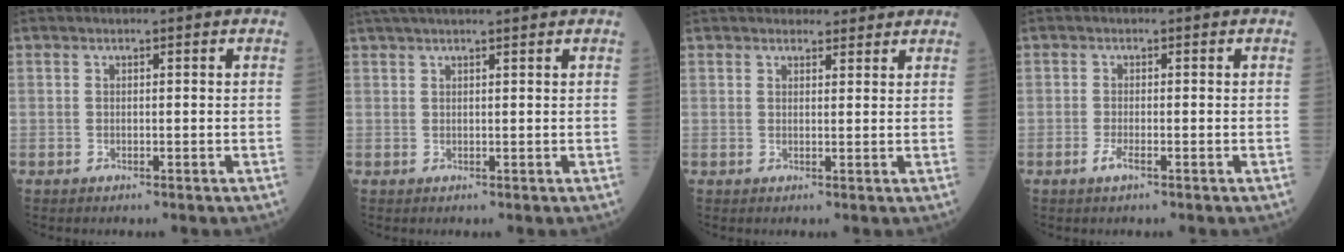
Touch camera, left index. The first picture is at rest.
{"total": 8.2, "force": [7.1, 0.2, 4.1], "torque": [-0.063, 0.035, 0.104]}
{"total": 7.7, "force": [6.9, 2.7, 2.2], "torque": [-0.018, 0.025, 0.090]}
{"total": 1.3, "force": [-0.7, 0.1, 1.1], "torque": [-0.029, -0.004, -0.015]}